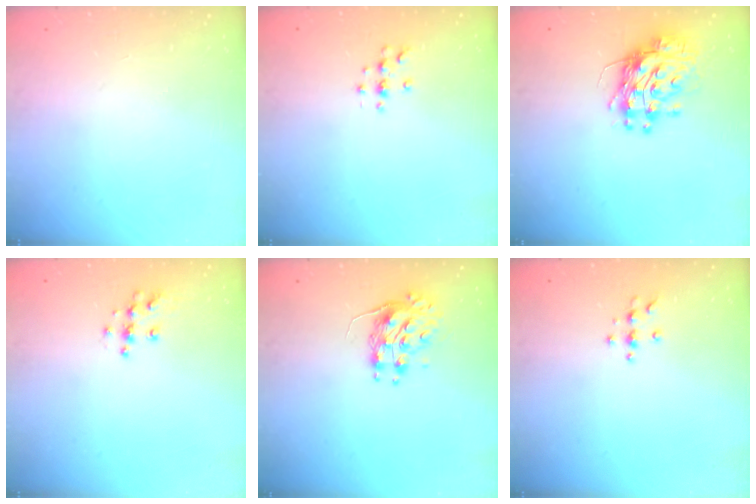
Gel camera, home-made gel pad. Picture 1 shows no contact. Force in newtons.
{"total": 3.4, "press": 3.4, "slide": 0.4}
{"total": 11.5, "press": 11.4, "slide": 1.3}
{"total": 6.4, "press": 6.4, "slide": 0.2}
{"total": 8.7, "press": 8.7, "slide": 0.8}
{"total": 3.8, "press": 3.7, "slide": 0.5}